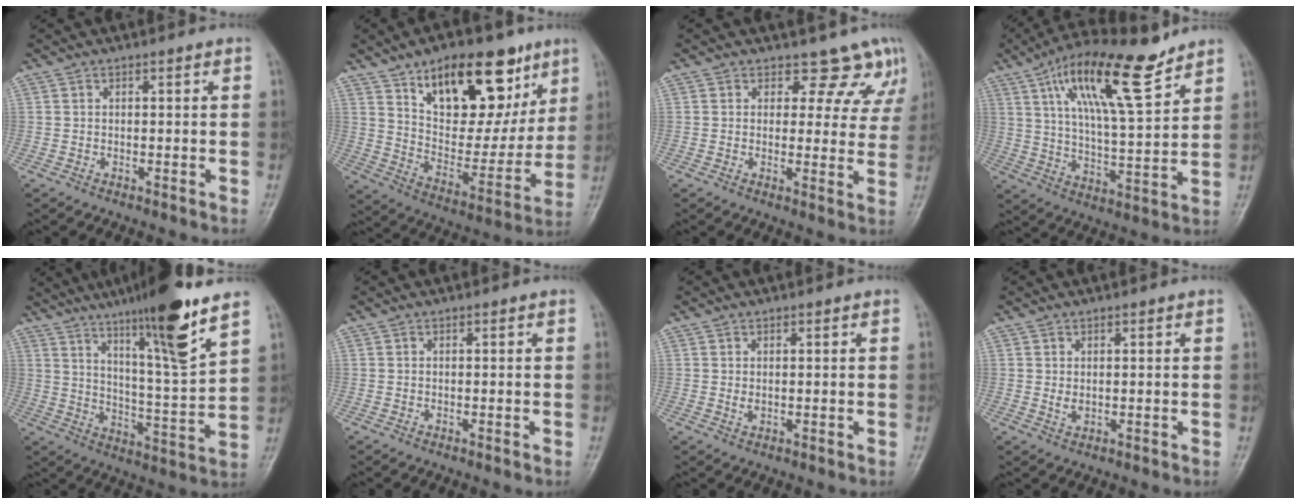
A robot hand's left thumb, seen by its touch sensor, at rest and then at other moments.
{"total": 22.9, "force": [12.3, 11.8, 15.2], "torque": [-0.172, -0.043, 0.202]}
{"total": 7.6, "force": [6.1, 4.4, 1.0], "torque": [0.036, -0.033, 0.052]}
{"total": 17.6, "force": [10.8, 4.8, 13.1], "torque": [-0.209, -0.043, 0.192]}
{"total": 17.6, "force": [11.3, 1.0, 13.5], "torque": [-0.207, -0.060, 0.184]}
{"total": 0.0}
{"total": 1.4, "force": [0.6, 0.8, 0.9], "torque": [-0.014, -0.005, 0.013]}
{"total": 1.8, "force": [0.7, 1.1, 1.3], "torque": [-0.020, -0.007, 0.016]}